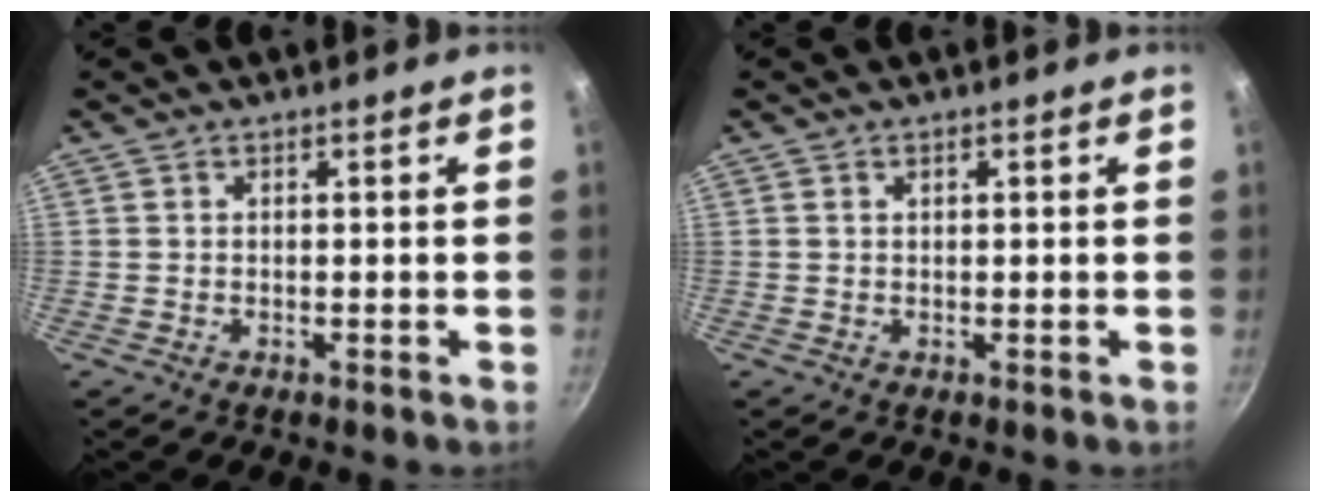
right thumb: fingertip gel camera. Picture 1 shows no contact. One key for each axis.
{"total": 0.7, "fx": 0.3, "fy": 0.4, "fz": 0.4, "tx": -0.004, "ty": 0.003, "tz": 0.006}